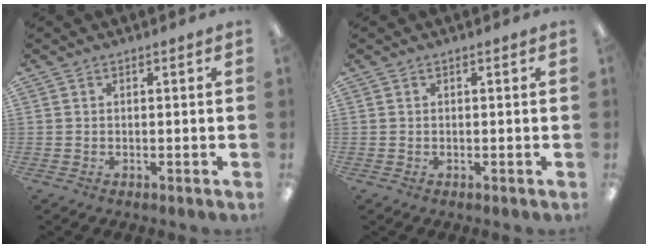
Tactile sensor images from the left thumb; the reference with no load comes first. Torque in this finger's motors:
{"motor_torque": [0.00, 0.00, -0.11, 0.11, 0.00]}